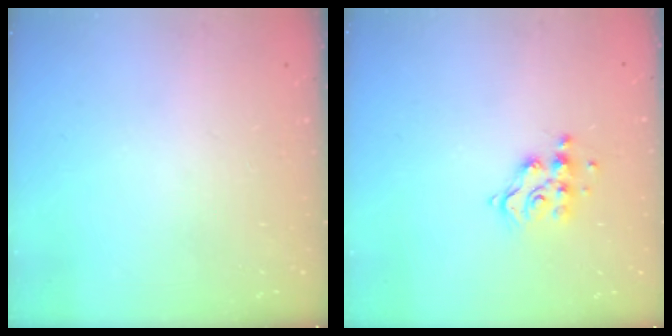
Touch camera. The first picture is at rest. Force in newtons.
{"total": 9.4, "press": 9.4, "slide": 0.3}